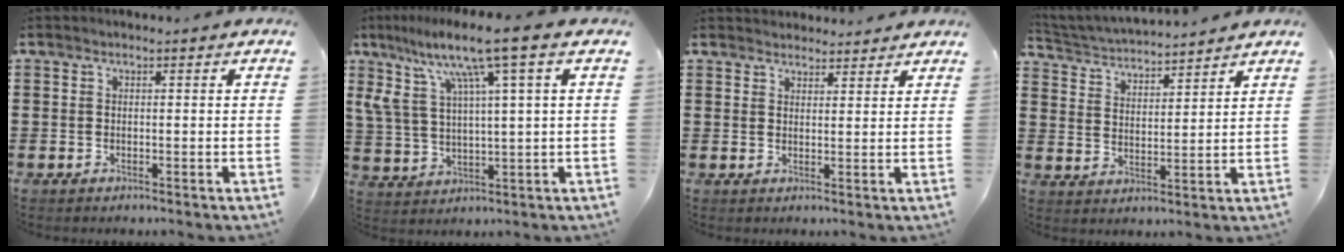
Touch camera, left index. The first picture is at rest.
{"total": 11.0, "force": [5.9, 1.3, 9.2], "torque": [-0.208, -0.022, 0.093]}
{"total": 2.4, "force": [2.4, 0.4, -0.4], "torque": [0.000, -0.004, 0.046]}
{"total": 3.9, "force": [3.9, 0.2, 0.1], "torque": [-0.022, -0.023, 0.065]}